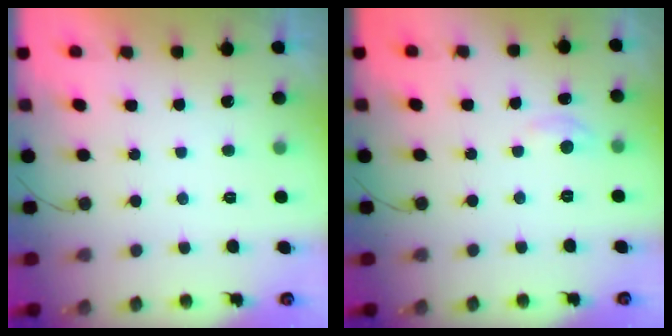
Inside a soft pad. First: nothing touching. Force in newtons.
{"total": 2.8, "press": 2.8, "slide": 0.4}